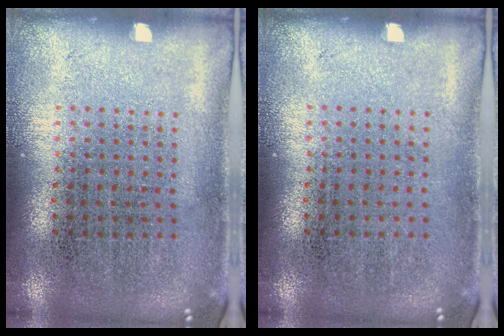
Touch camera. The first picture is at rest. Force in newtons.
{"total": 0.0}